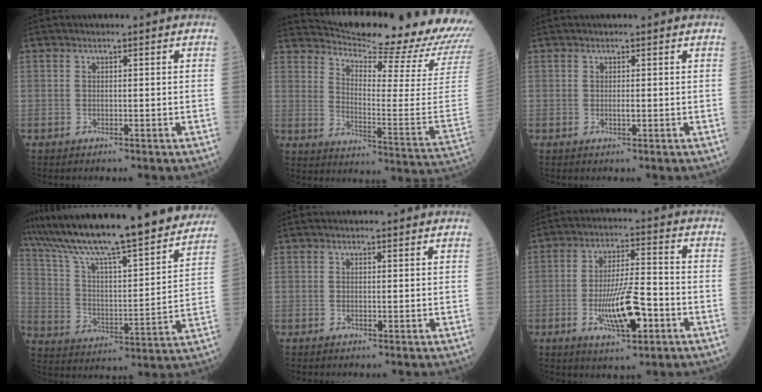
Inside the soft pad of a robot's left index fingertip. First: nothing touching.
{"total": 24.4, "force": [23.0, 0.6, 7.9], "torque": [-0.135, -0.126, 0.292]}
{"total": 0.5, "force": [-0.2, 0.2, 0.5], "torque": [-0.011, -0.004, -0.005]}
{"total": 26.5, "force": [23.1, 2.5, 12.6], "torque": [-0.212, -0.025, 0.340]}
{"total": 2.0, "force": [1.8, 0.5, 0.6], "torque": [-0.011, 0.009, 0.016]}
{"total": 9.9, "force": [-3.6, 2.2, 8.9], "torque": [-0.169, -0.008, -0.061]}